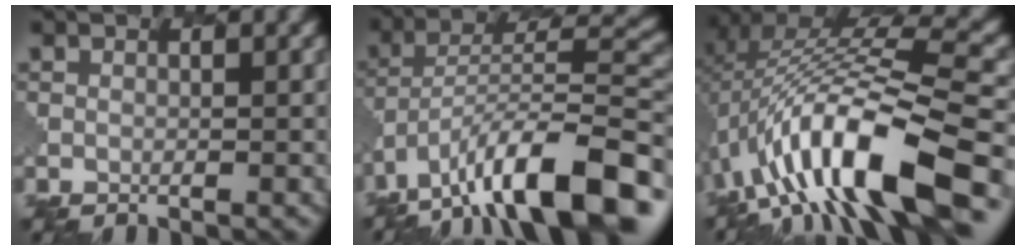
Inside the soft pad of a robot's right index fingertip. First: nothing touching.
{"total": 13.7, "force": [-8.5, 4.4, 9.9], "torque": [-0.156, 0.020, -0.142]}
{"total": 13.4, "force": [-4.6, 4.5, 11.7], "torque": [-0.208, 0.022, -0.066]}